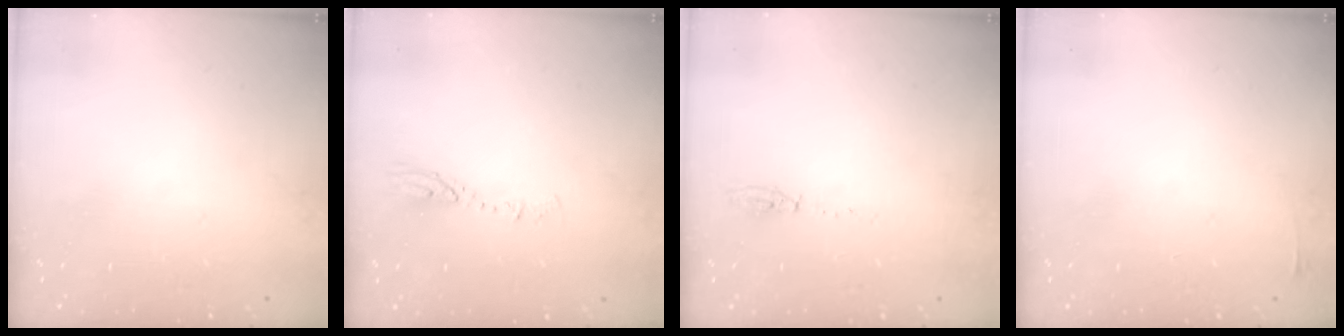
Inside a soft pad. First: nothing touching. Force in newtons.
{"total": 3.8, "press": 3.8, "slide": 0.4}
{"total": 3.4, "press": 3.3, "slide": 0.8}
{"total": 5.8, "press": 1.7, "slide": 5.5}